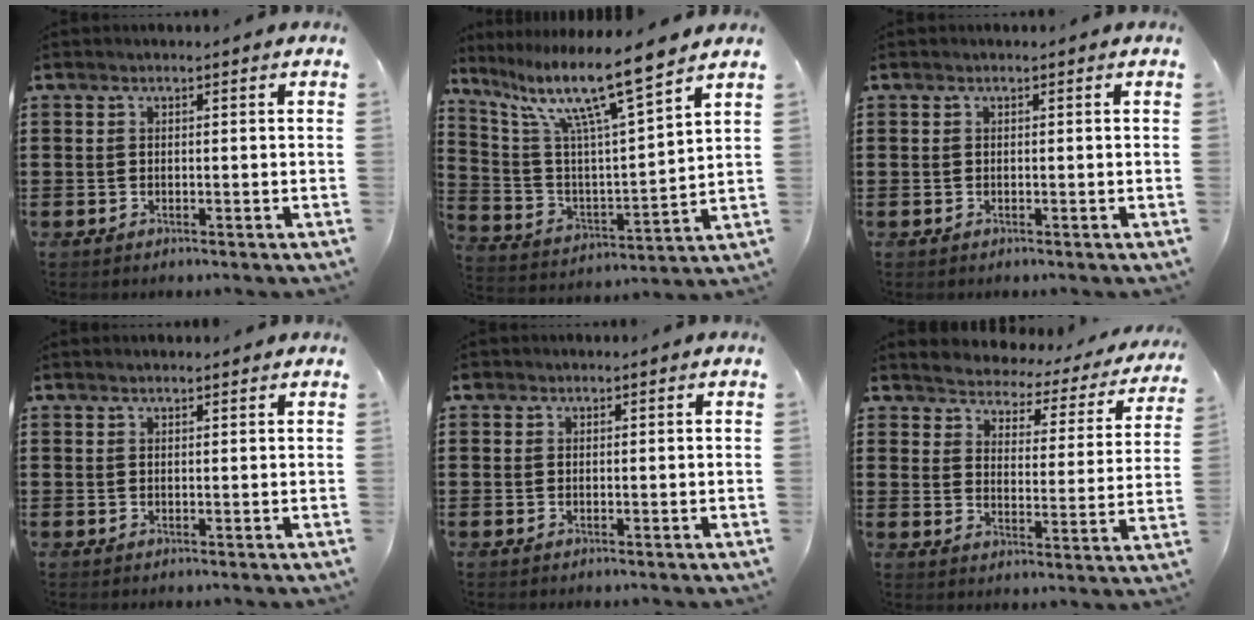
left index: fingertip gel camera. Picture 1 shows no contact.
{"total": 12.5, "force": [9.4, 0.7, 8.3], "torque": [-0.184, -0.055, 0.152]}
{"total": 0.0}
{"total": 1.0, "force": [0.9, 0.0, 0.3], "torque": [-0.007, -0.001, 0.018]}
{"total": 0.8, "force": [0.4, 0.6, 0.2], "torque": [-0.008, 0.005, 0.008]}
{"total": 2.6, "force": [2.6, 0.3, -0.3], "torque": [-0.018, -0.029, 0.034]}